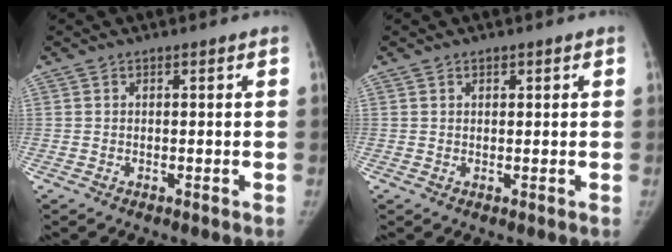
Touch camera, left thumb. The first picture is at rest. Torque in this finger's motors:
{"motor_torque": [-0.20, -0.03, -0.39, 0.29, -0.02]}